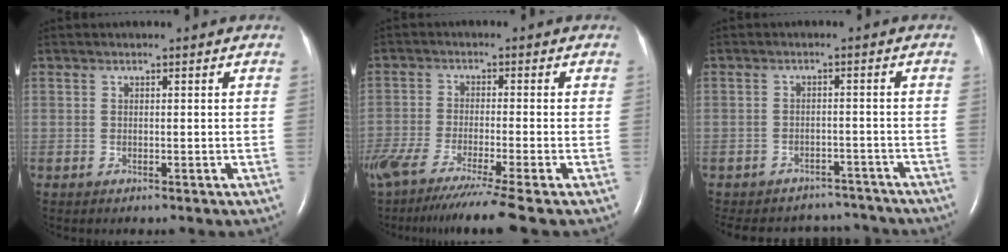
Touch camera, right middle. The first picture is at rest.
{"total": 15.1, "force": [-11.7, -0.8, 9.5], "torque": [-0.173, -0.061, -0.196]}
{"total": 13.9, "force": [-12.6, 5.2, 2.6], "torque": [-0.063, 0.016, -0.153]}